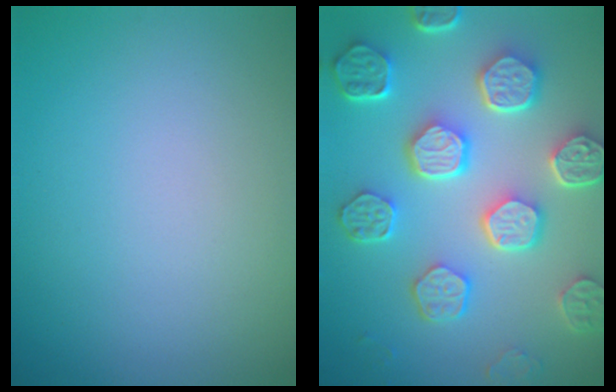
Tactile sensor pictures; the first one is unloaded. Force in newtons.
{"total": 8.0, "press": 6.1, "slide": 5.2}